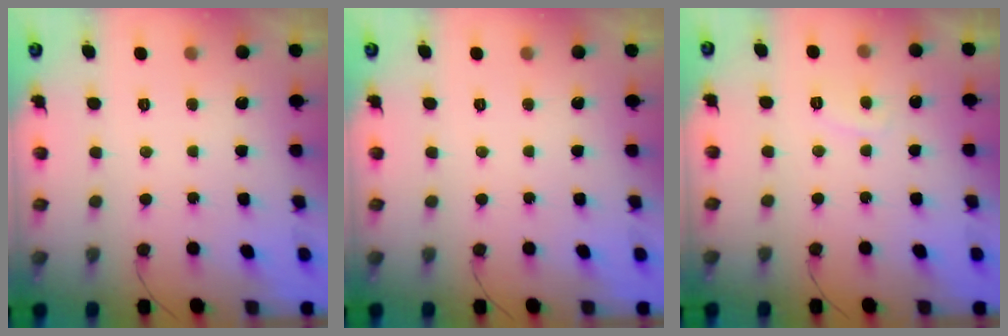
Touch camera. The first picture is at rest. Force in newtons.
{"total": 0.0}
{"total": 2.3, "press": 2.1, "slide": 0.7}